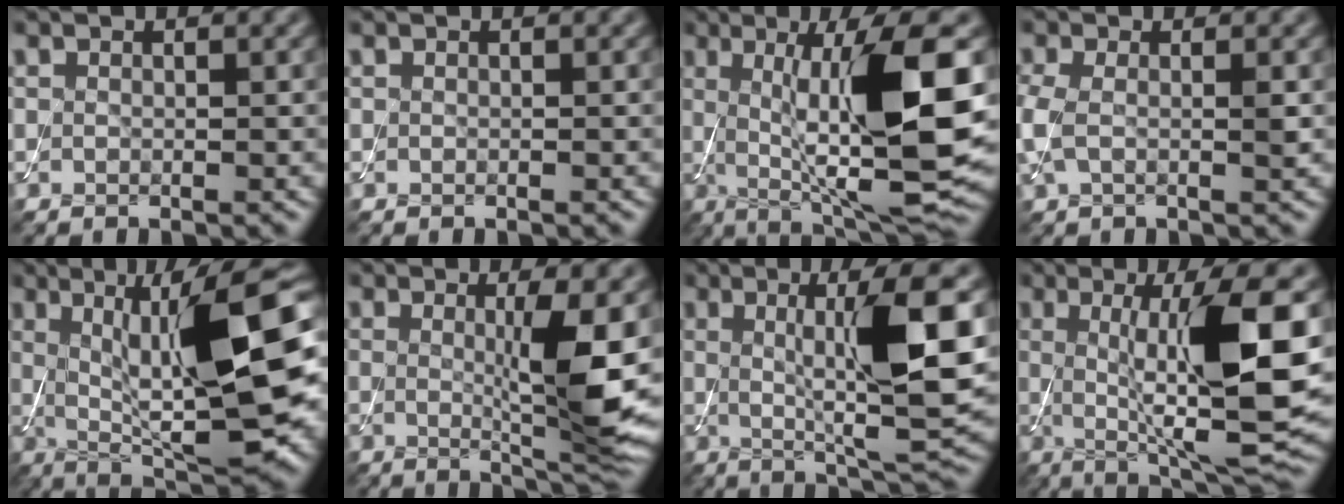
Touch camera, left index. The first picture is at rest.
{"total": 0.0}
{"total": 13.1, "force": [0.8, 2.8, 12.7], "torque": [-0.193, -0.005, 0.021]}
{"total": 3.1, "force": [0.0, 1.5, 2.7], "torque": [-0.071, -0.001, -0.006]}
{"total": 14.7, "force": [1.6, 4.0, 14.1], "torque": [-0.202, 0.005, 0.024]}
{"total": 6.5, "force": [0.5, 1.0, 6.4], "torque": [-0.099, -0.015, 0.014]}
{"total": 9.4, "force": [1.2, 1.6, 9.2], "torque": [-0.135, -0.009, 0.028]}
{"total": 11.6, "force": [0.8, 2.2, 11.4], "torque": [-0.169, -0.006, 0.022]}